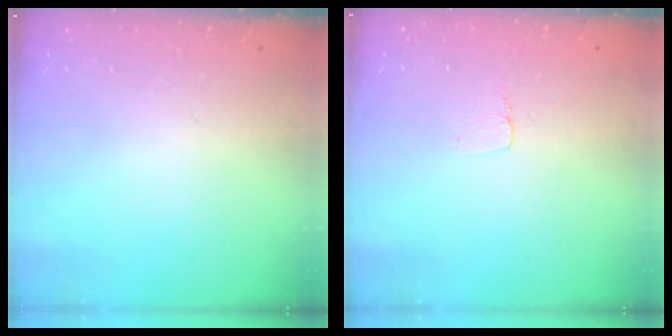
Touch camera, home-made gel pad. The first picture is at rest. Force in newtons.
{"total": 3.1, "press": 3.1, "slide": 0.3}